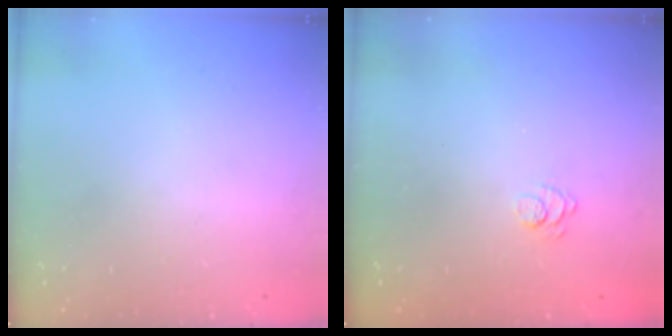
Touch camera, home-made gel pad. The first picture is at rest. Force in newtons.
{"total": 2.1, "press": 1.6, "slide": 1.3}